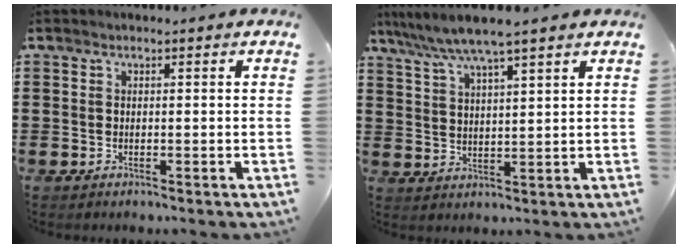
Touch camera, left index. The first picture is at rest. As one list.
[{"total": 5.7, "force": [4.8, -0.1, 3.1], "torque": [-0.075, -0.017, 0.083]}]